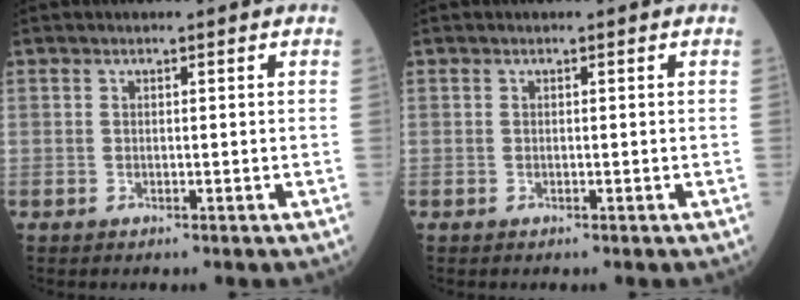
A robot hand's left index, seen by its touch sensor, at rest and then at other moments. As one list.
[{"total": 0.0}]